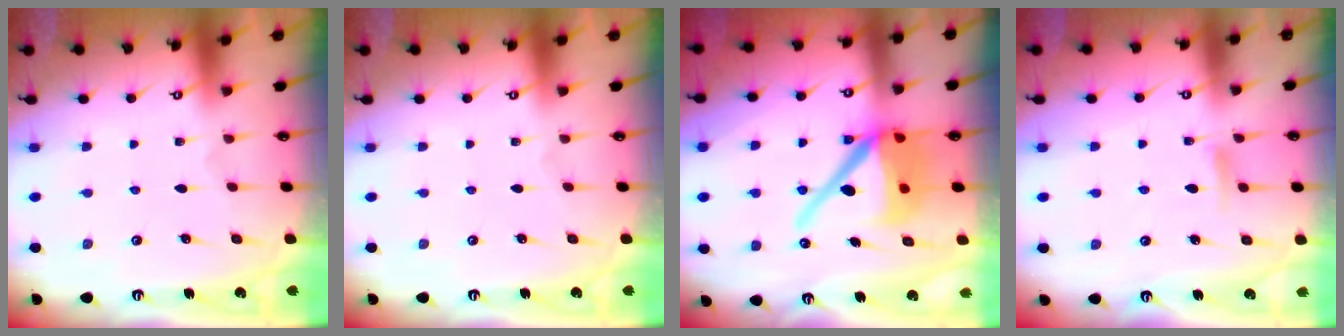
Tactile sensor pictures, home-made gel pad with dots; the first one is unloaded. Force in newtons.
{"total": 0.0}
{"total": 15.3, "press": 15.1, "slide": 2.2}
{"total": 7.4, "press": 7.4, "slide": 0.9}